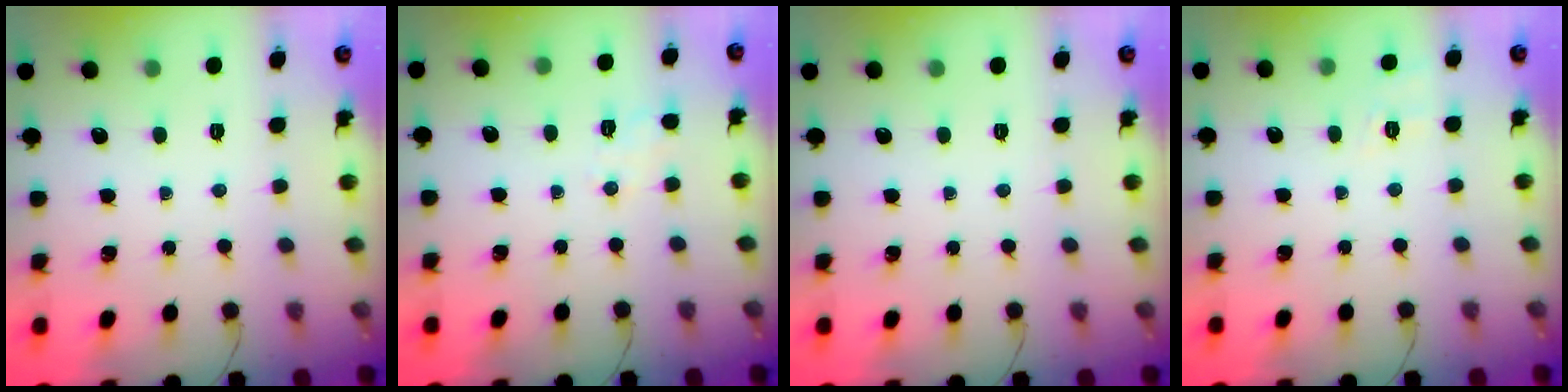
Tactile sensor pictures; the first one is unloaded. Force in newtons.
{"total": 1.4, "press": 0.7, "slide": 1.2}
{"total": 0.0}
{"total": 7.1, "press": 6.8, "slide": 2.0}